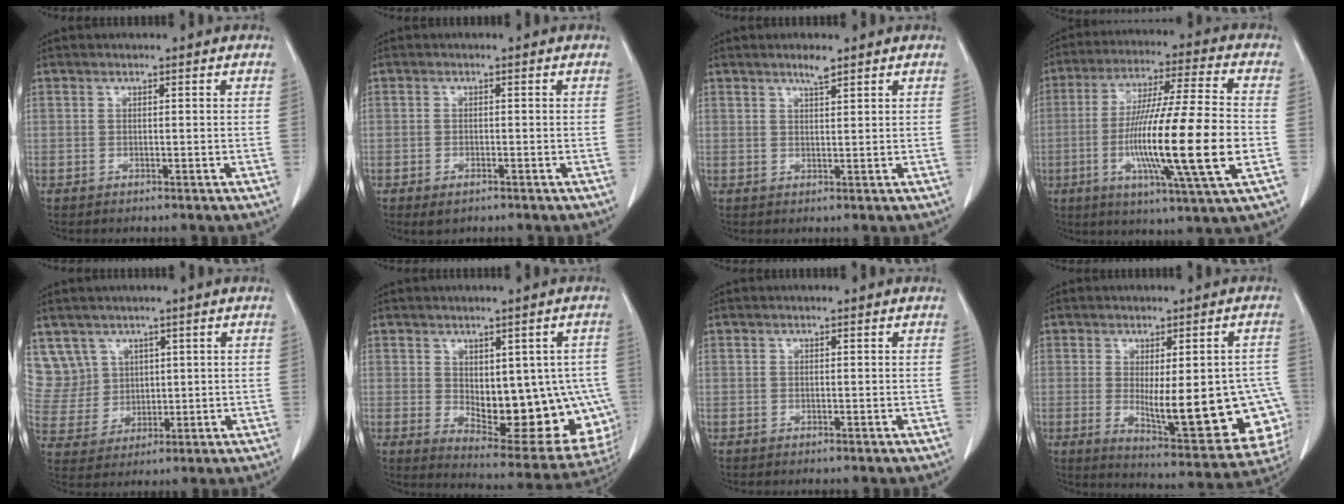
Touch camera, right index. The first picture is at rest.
{"total": 2.1, "force": [-1.3, 0.9, 1.4], "torque": [-0.024, -0.002, -0.014]}
{"total": 2.0, "force": [1.6, 0.1, 1.3], "torque": [-0.026, 0.000, 0.030]}
{"total": 19.3, "force": [-3.7, 0.1, 19.0], "torque": [-0.342, -0.016, -0.066]}
{"total": 7.9, "force": [4.5, 6.5, -0.2], "torque": [0.000, 0.018, 0.106]}
{"total": 16.7, "force": [-1.8, 7.9, 14.6], "torque": [-0.146, 0.003, 0.004]}
{"total": 0.0}
{"total": 18.9, "force": [-3.1, 5.7, 17.8], "torque": [-0.155, -0.003, -0.014]}